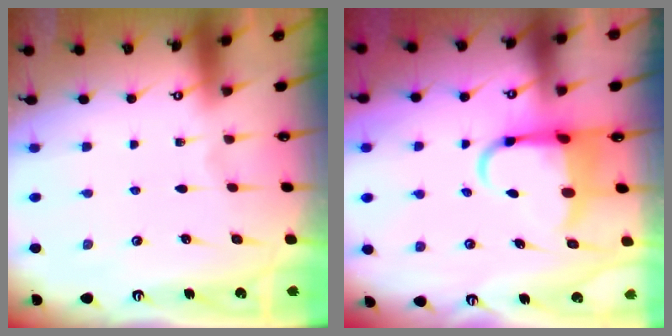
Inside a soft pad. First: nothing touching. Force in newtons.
{"total": 6.3, "press": 6.1, "slide": 1.6}